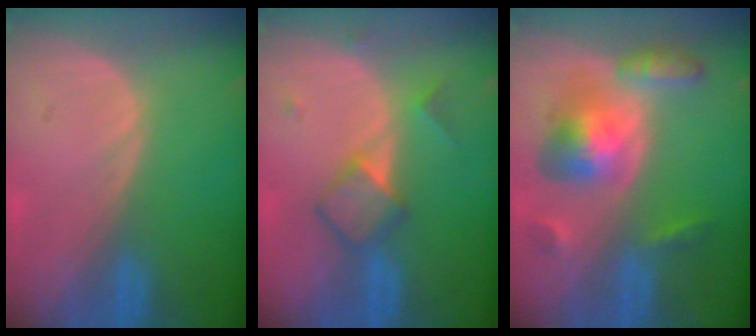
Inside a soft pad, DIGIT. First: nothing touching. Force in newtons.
{"total": 5.0, "press": 4.8, "slide": 1.3}
{"total": 7.9, "press": 7.9, "slide": 0.5}